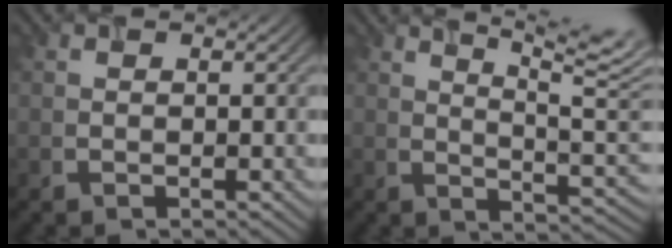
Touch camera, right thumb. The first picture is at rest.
{"total": 12.5, "force": [7.3, 3.3, 9.5], "torque": [-0.150, 0.016, 0.101]}